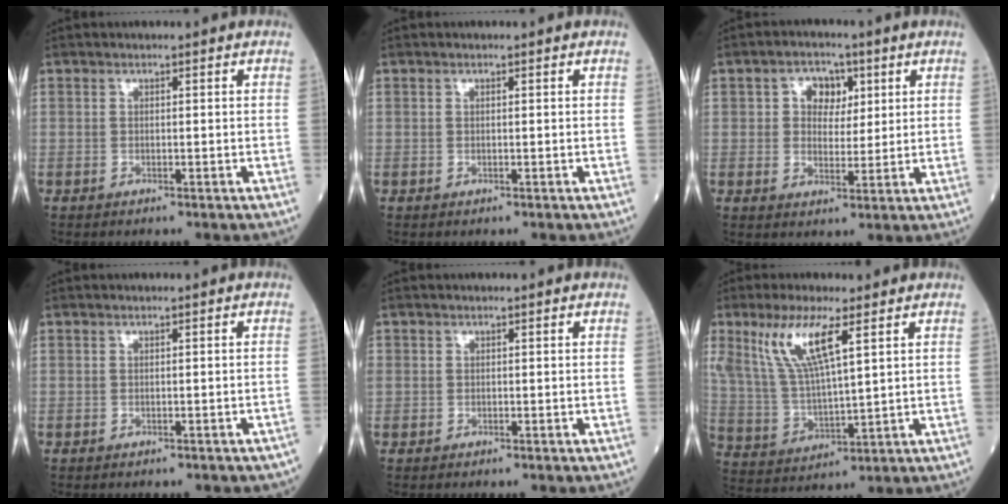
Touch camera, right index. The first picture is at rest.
{"total": 0.0}
{"total": 5.1, "force": [1.7, 3.7, 3.0], "torque": [-0.044, 0.015, 0.028]}
{"total": 3.8, "force": [-3.2, 1.1, 1.6], "torque": [-0.020, 0.000, -0.033]}
{"total": 0.5, "force": [-0.2, 0.5, 0.1], "torque": [-0.004, 0.004, -0.007]}
{"total": 10.8, "force": [5.4, 1.9, 9.2], "torque": [-0.207, 0.002, 0.111]}